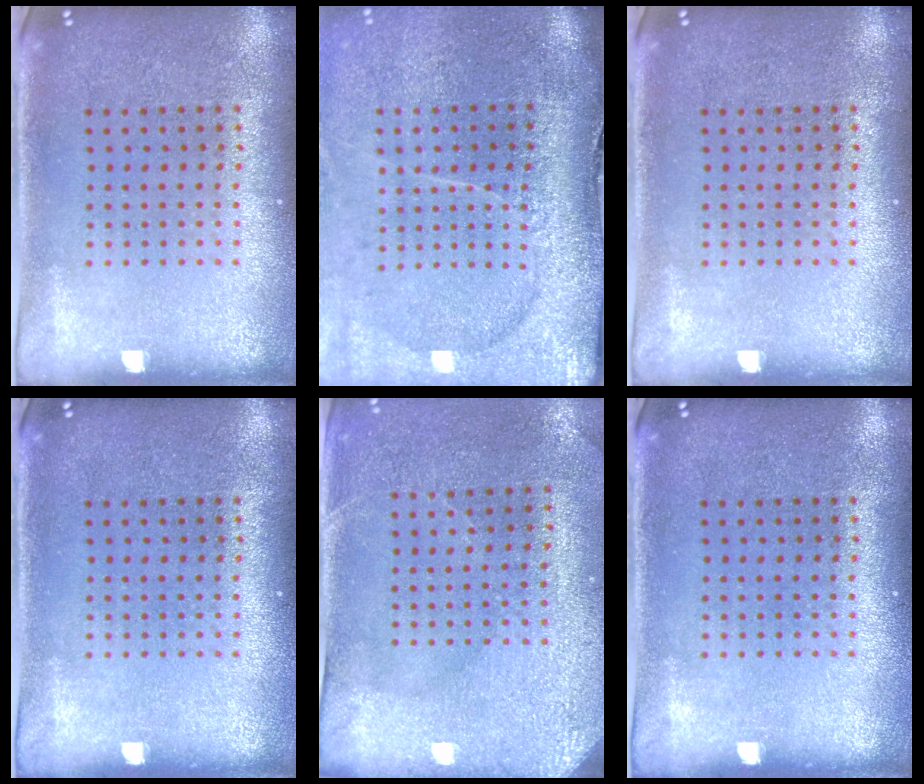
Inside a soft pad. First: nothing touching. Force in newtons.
{"total": 4.5, "press": 3.6, "slide": 2.7}
{"total": 0.0}
{"total": 0.0}
{"total": 2.9, "press": 2.7, "slide": 1.1}
{"total": 0.0}